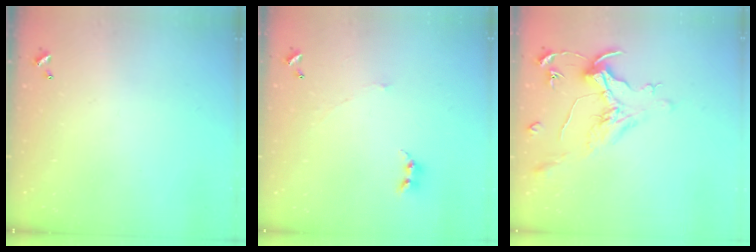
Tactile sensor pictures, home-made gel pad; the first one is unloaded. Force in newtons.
{"total": 1.5, "press": 1.4, "slide": 0.2}
{"total": 1.6, "press": 1.4, "slide": 0.7}